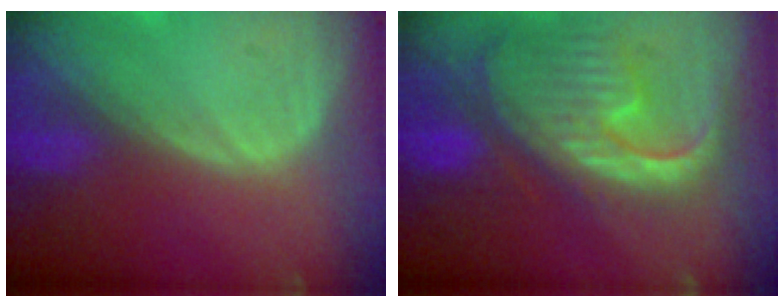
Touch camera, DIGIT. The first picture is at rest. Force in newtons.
{"total": 12.7, "press": 10.9, "slide": 6.5}